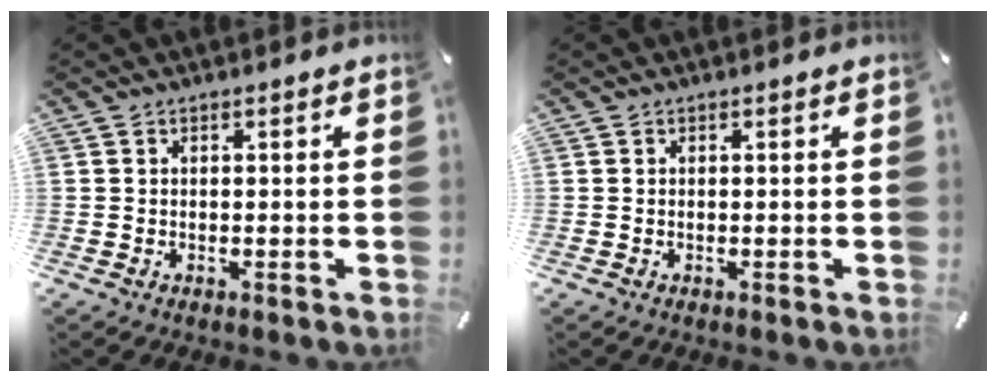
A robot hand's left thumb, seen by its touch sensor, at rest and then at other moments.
{"total": 0.0}